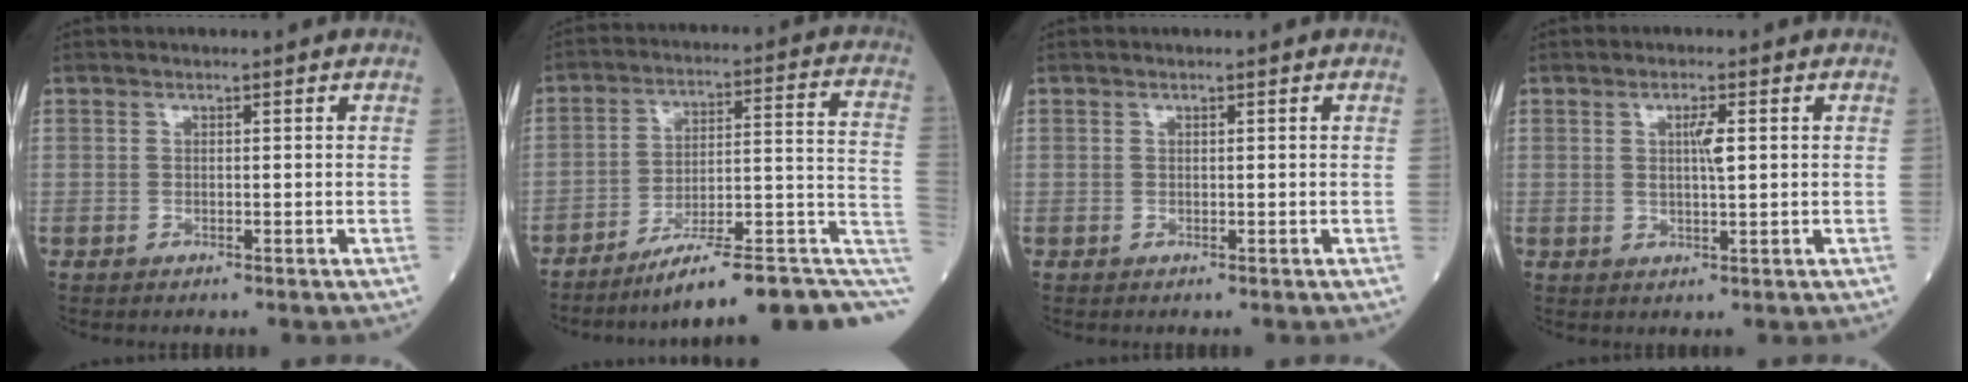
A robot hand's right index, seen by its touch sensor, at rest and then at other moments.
{"total": 17.3, "force": [-11.3, 2.8, 12.9], "torque": [-0.112, 0.059, -0.159]}
{"total": 0.0}
{"total": 2.9, "force": [0.7, 0.3, 2.8], "torque": [-0.051, -0.001, 0.012]}